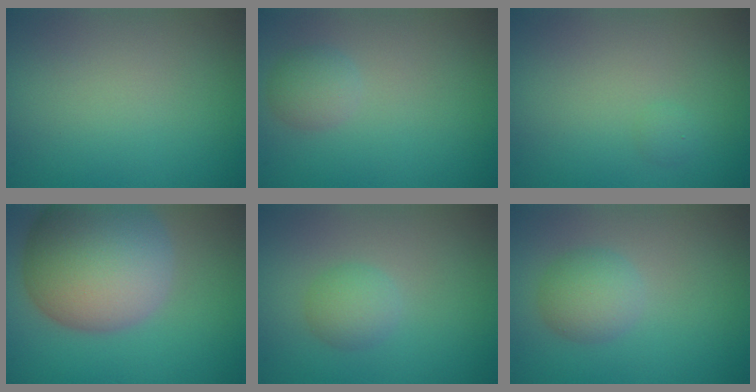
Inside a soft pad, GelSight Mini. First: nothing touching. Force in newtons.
{"total": 1.8, "press": 1.8, "slide": 0.0}
{"total": 0.6, "press": 0.6, "slide": 0.1}
{"total": 13.3, "press": 13.2, "slide": 0.8}
{"total": 2.1, "press": 2.1, "slide": 0.1}
{"total": 3.0, "press": 3.0, "slide": 0.1}